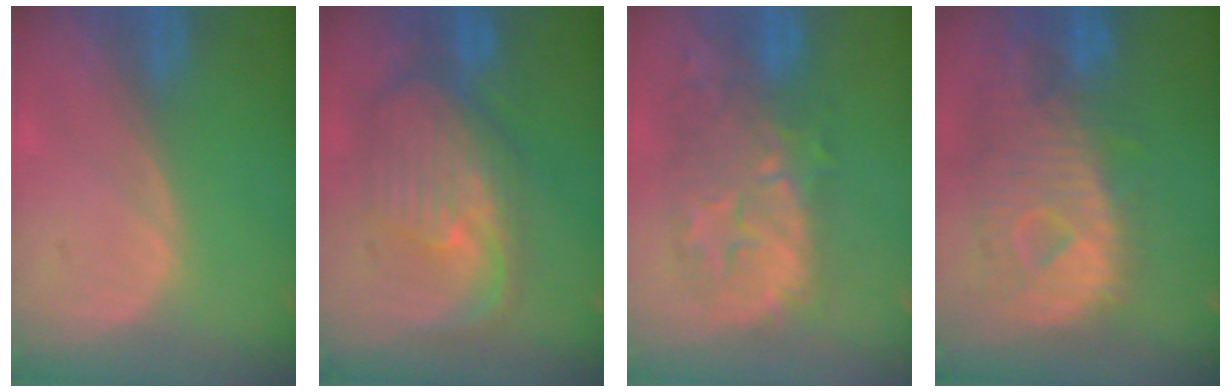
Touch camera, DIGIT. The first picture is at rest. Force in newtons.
{"total": 10.5, "press": 9.4, "slide": 4.7}
{"total": 10.1, "press": 9.6, "slide": 3.0}
{"total": 12.4, "press": 10.7, "slide": 6.3}